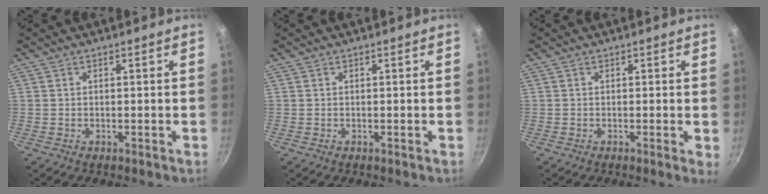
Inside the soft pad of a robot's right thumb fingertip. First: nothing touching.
{"total": 0.0}
{"total": 1.3, "force": [-0.1, 0.0, 1.3], "torque": [-0.018, -0.006, -0.005]}